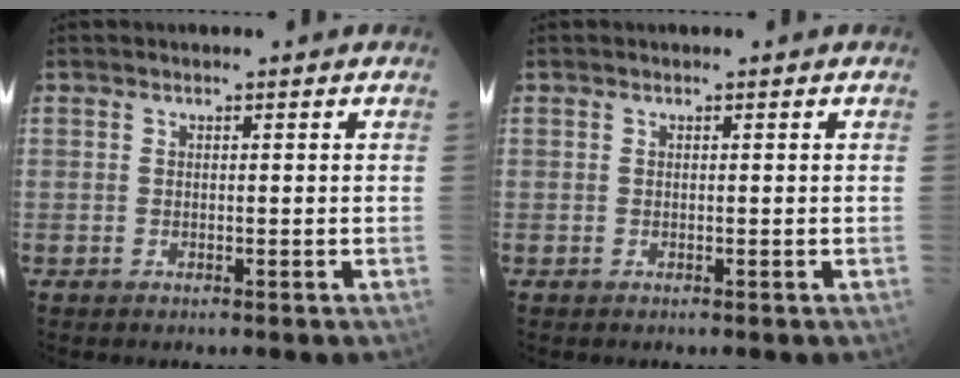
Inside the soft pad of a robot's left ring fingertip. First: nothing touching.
{"total": 0.0}